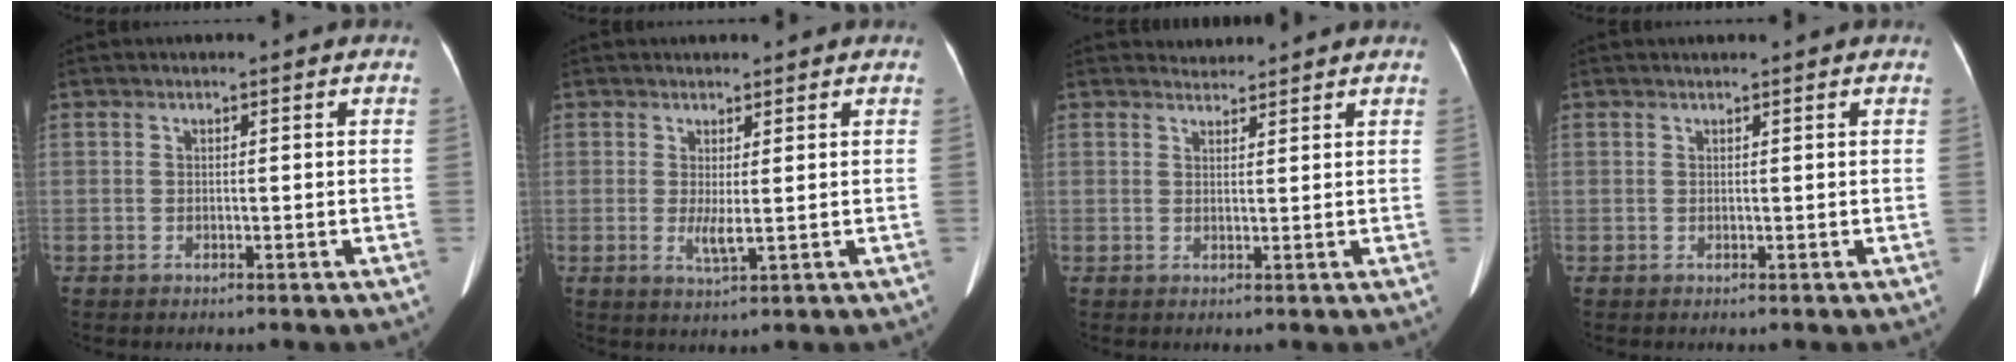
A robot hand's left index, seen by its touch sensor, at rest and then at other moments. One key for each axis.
{"total": 2.5, "fx": 0.3, "fy": 0.3, "fz": 2.5, "tx": -0.048, "ty": -0.006, "tz": 0.013}
{"total": 1.9, "fx": 1.8, "fy": 0.1, "fz": -0.5, "tx": -0.003, "ty": 0.007, "tz": 0.033}
{"total": 1.1, "fx": 1.1, "fy": -0.1, "fz": 0.4, "tx": -0.007, "ty": 0.013, "tz": 0.020}